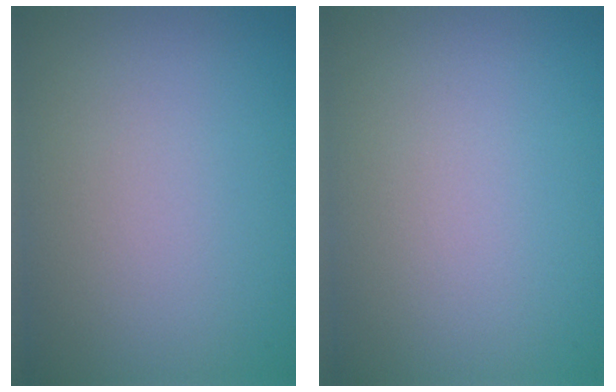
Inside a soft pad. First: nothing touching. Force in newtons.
{"total": 0.0}